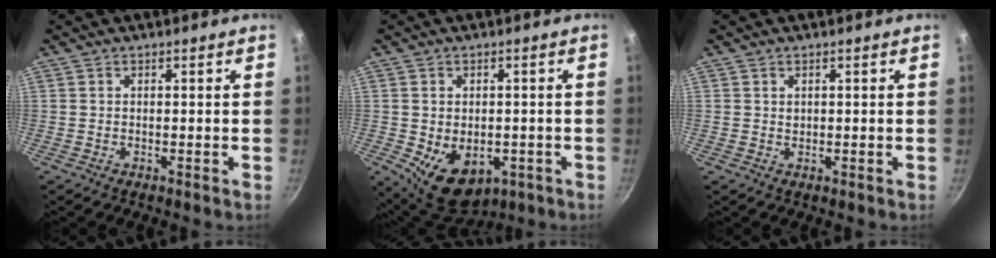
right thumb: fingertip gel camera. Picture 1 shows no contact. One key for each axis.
{"total": 10.3, "fx": -2.7, "fy": 7.1, "fz": 7.1, "tx": -0.079, "ty": -0.008, "tz": -0.018}
{"total": 0.8, "fx": 0.3, "fy": 0.6, "fz": 0.3, "tx": -0.003, "ty": 0.001, "tz": 0.006}